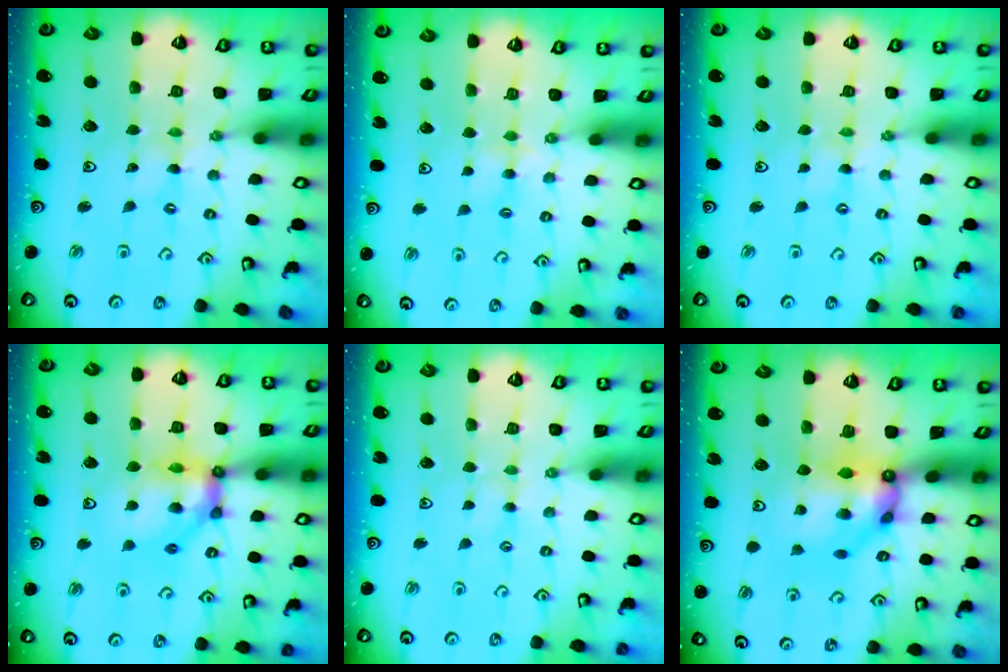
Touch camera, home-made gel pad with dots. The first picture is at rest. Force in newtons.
{"total": 2.4, "press": 2.4, "slide": 0.4}
{"total": 1.5, "press": 1.5, "slide": 0.2}
{"total": 11.5, "press": 11.5, "slide": 1.2}
{"total": 1.8, "press": 1.7, "slide": 0.3}
{"total": 10.6, "press": 10.6, "slide": 1.1}